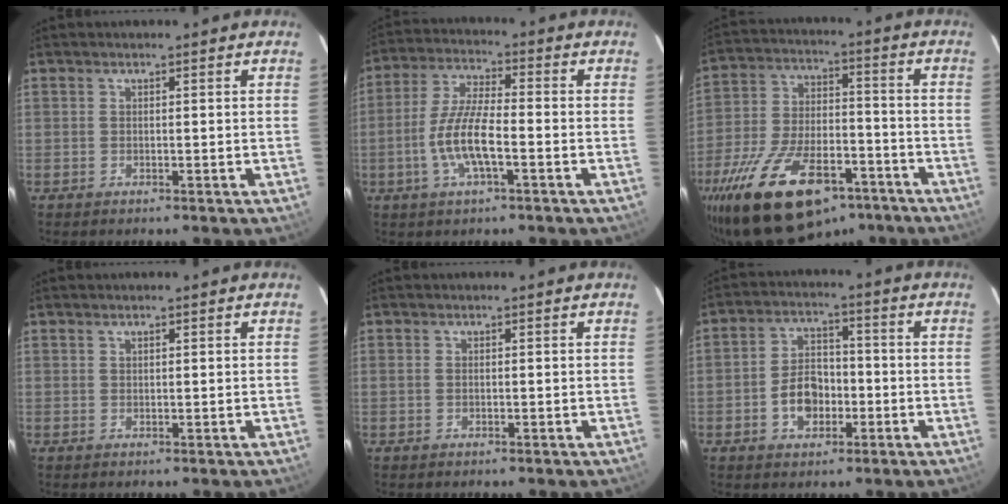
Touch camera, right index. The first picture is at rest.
{"total": 9.7, "force": [-3.2, 2.4, 8.8], "torque": [-0.183, -0.002, -0.062]}
{"total": 25.8, "force": [-16.9, 11.9, 15.4], "torque": [-0.306, -0.019, -0.262]}
{"total": 0.6, "force": [0.4, 0.3, 0.3], "torque": [-0.005, 0.002, 0.008]}
{"total": 0.6, "force": [0.0, 0.3, 0.5], "torque": [-0.011, -0.001, -0.001]}
{"total": 7.6, "force": [-2.5, 5.2, 4.9], "torque": [-0.095, 0.020, -0.035]}